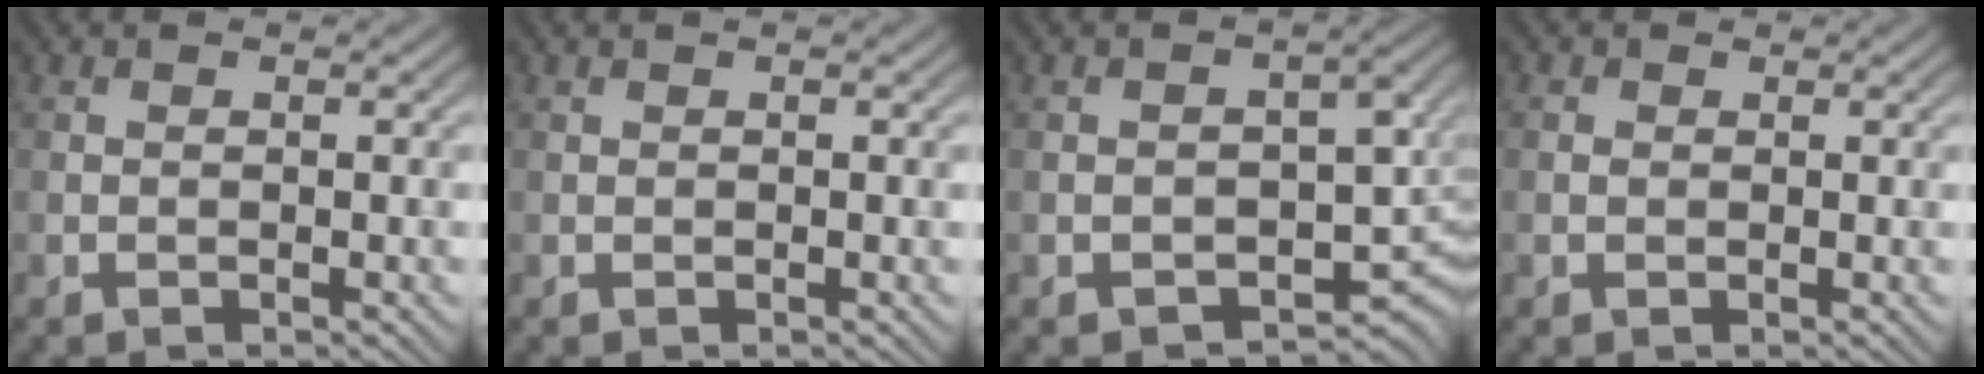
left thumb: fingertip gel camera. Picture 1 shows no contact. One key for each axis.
{"total": 0.0}
{"total": 7.3, "fx": -1.5, "fy": 4.9, "fz": 5.1, "tx": -0.062, "ty": -0.022, "tz": -0.018}
{"total": 0.7, "fx": 0.2, "fy": 0.6, "fz": 0.2, "tx": -0.006, "ty": -0.001, "tz": 0.000}